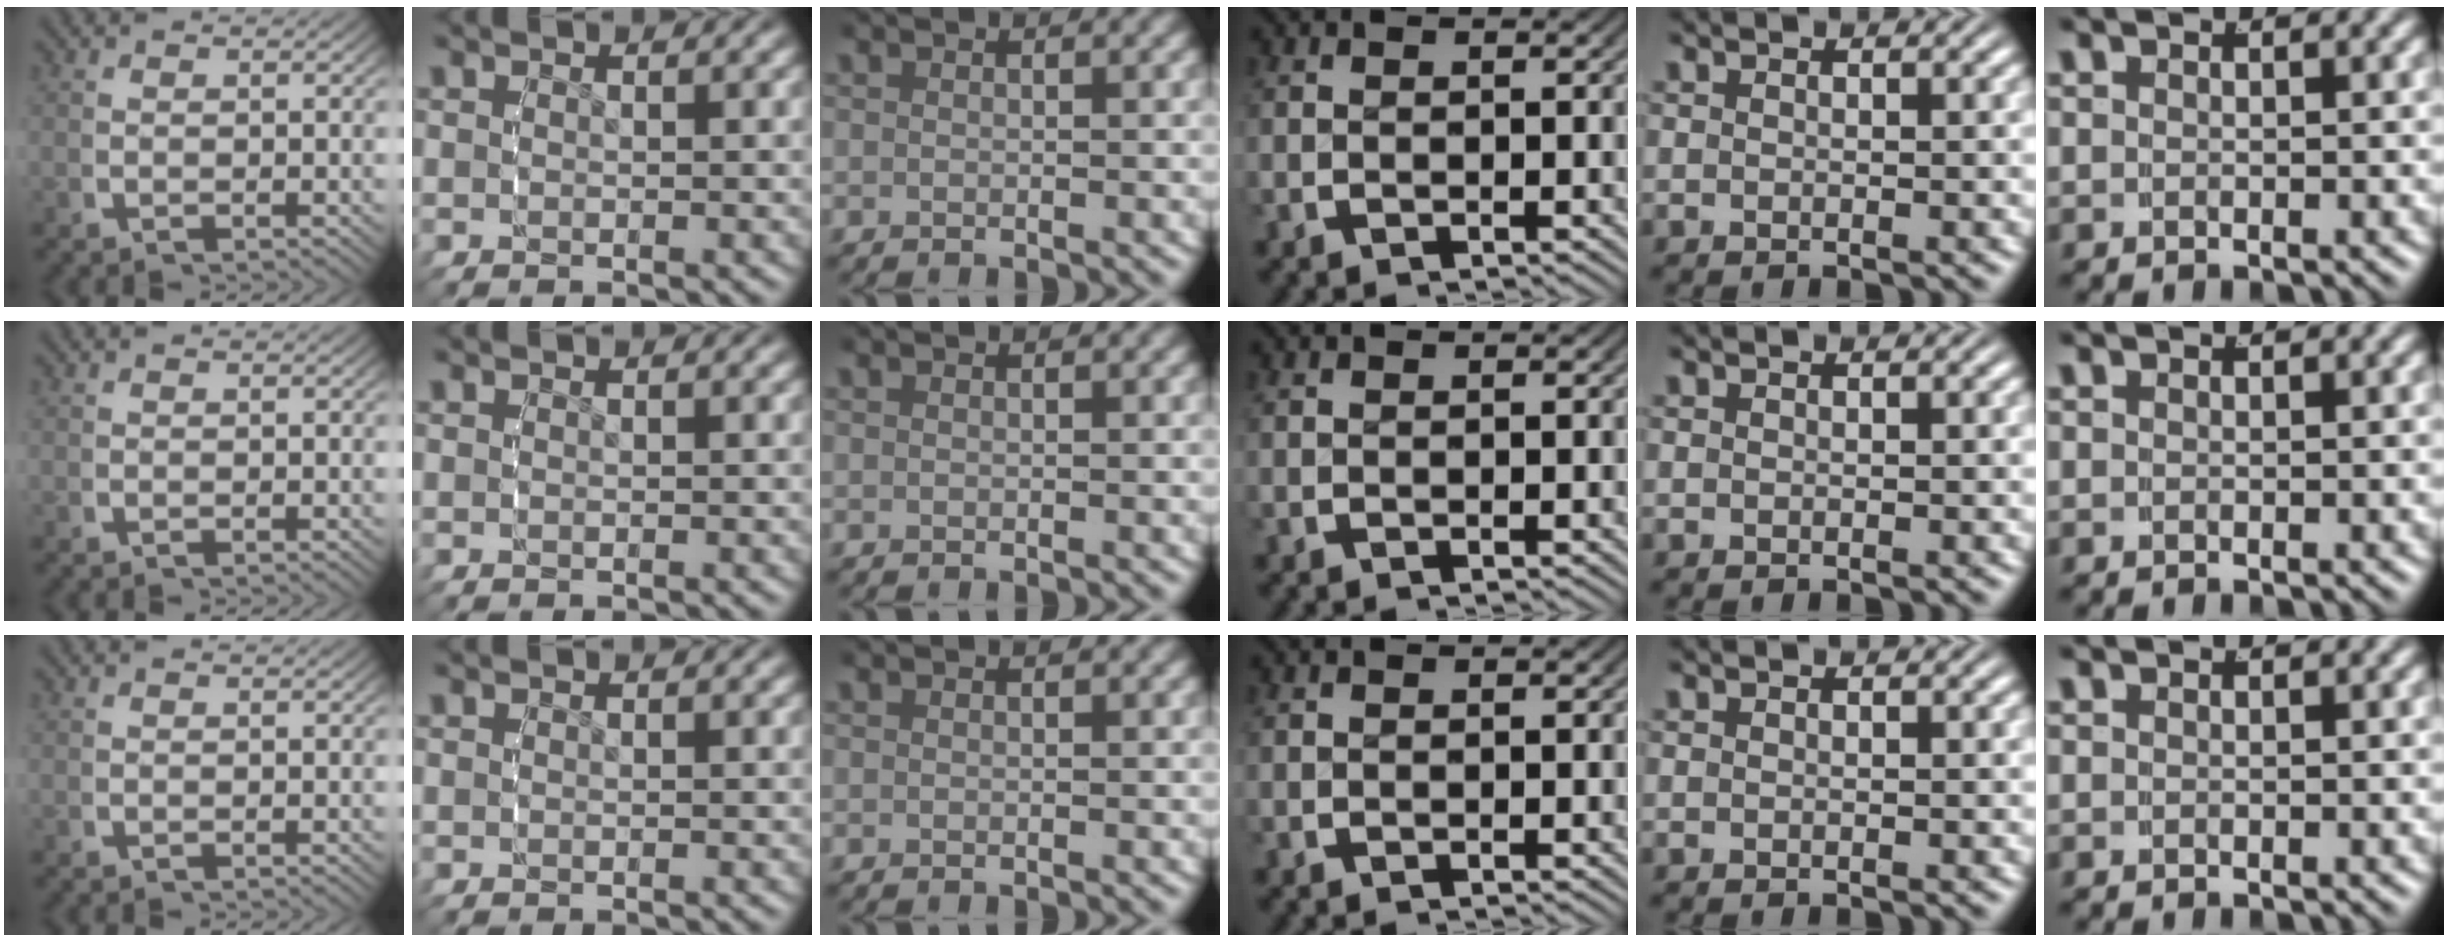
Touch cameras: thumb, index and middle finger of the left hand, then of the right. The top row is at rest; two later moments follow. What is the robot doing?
{"motion": "grasp_and_lifting", "object": "camera"}